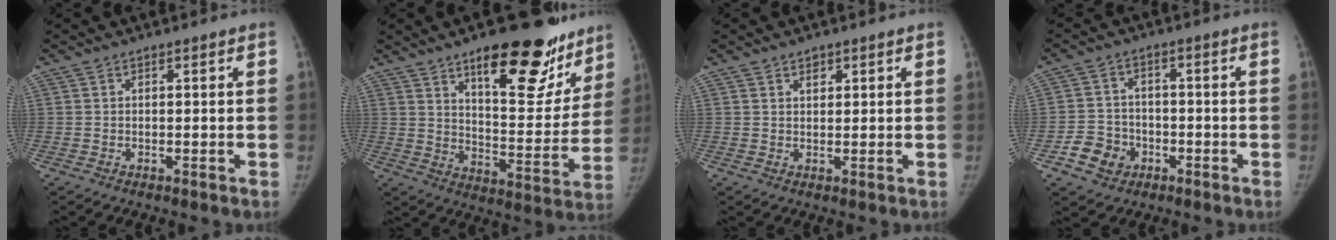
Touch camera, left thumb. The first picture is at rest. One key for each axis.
{"total": 22.9, "fx": 14.8, "fy": 8.8, "fz": 15.2, "tx": -0.148, "ty": -0.082, "tz": 0.212}
{"total": 1.8, "fx": 1.1, "fy": 1.1, "fz": 0.8, "tx": -0.001, "ty": -0.006, "tz": 0.016}
{"total": 6.8, "fx": -3.0, "fy": 5.7, "fz": 2.1, "tx": -0.015, "ty": 0.019, "tz": -0.050}